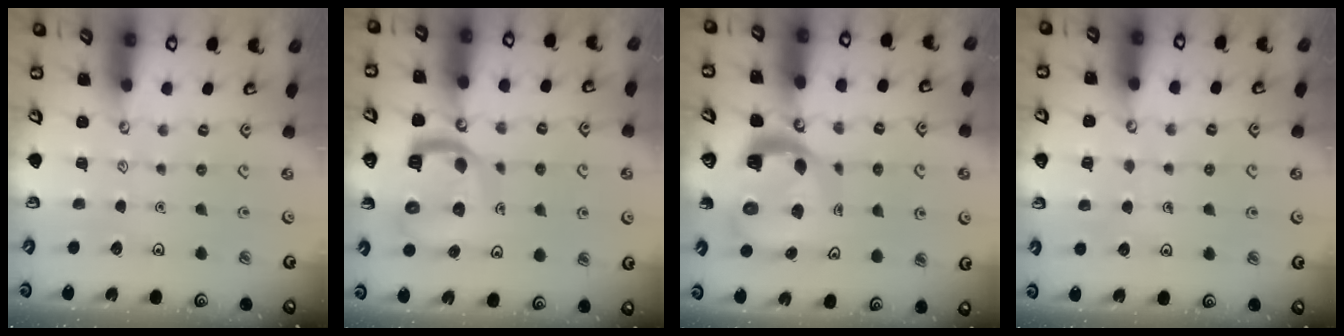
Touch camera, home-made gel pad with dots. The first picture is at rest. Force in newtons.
{"total": 12.4, "press": 12.3, "slide": 1.6}
{"total": 11.1, "press": 11.0, "slide": 1.5}
{"total": 3.5, "press": 3.5, "slide": 0.3}